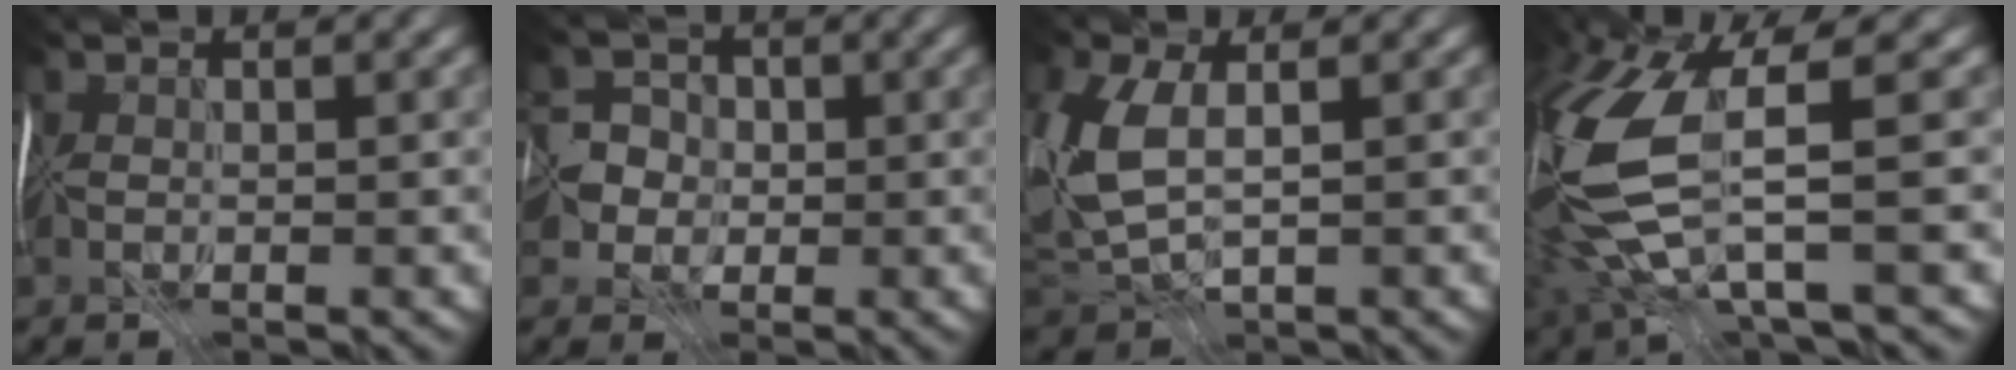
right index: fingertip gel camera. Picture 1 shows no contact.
{"total": 3.5, "force": [-0.9, 3.3, 0.1], "torque": [0.033, 0.008, -0.032]}
{"total": 4.8, "force": [1.1, 2.5, 3.9], "torque": [-0.101, 0.005, 0.027]}
{"total": 9.3, "force": [0.2, 3.1, 8.8], "torque": [-0.223, -0.026, 0.018]}